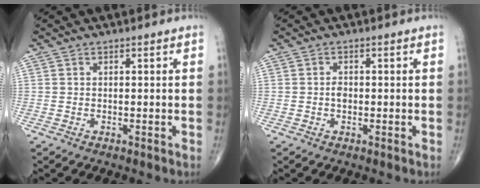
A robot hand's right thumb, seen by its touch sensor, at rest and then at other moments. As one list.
[{"total": 1.5, "force": [-0.2, 1.0, 1.1], "torque": [-0.016, 0.003, -0.004]}]